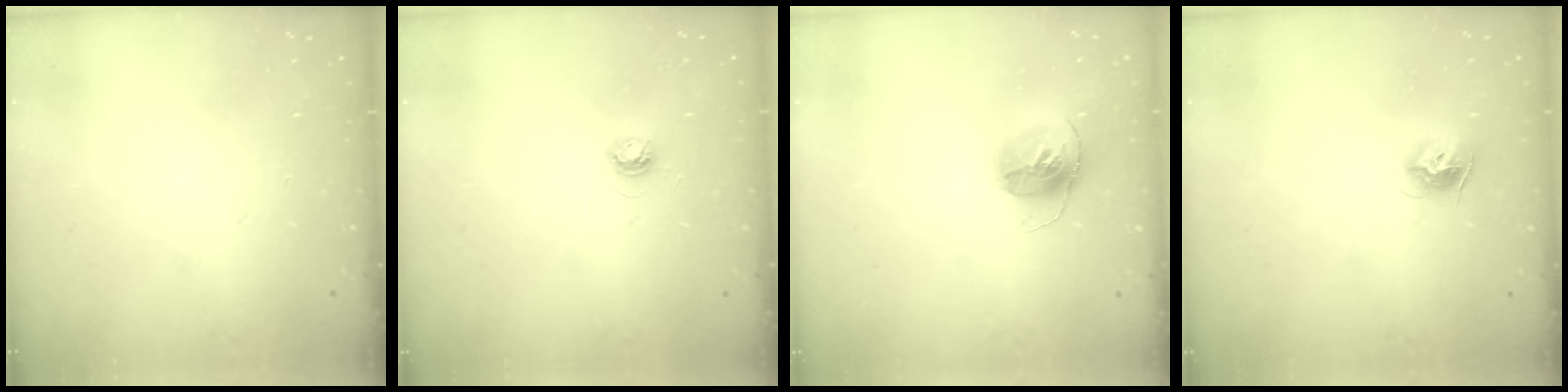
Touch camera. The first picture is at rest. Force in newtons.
{"total": 3.4, "press": 3.4, "slide": 0.4}
{"total": 13.9, "press": 13.8, "slide": 1.4}
{"total": 8.0, "press": 7.9, "slide": 0.5}